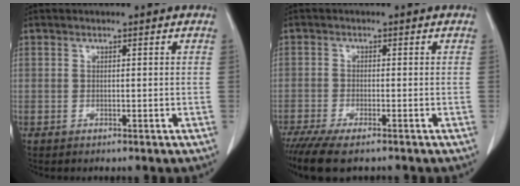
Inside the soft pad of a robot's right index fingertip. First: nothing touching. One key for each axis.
{"total": 7.5, "fx": -5.9, "fy": 1.5, "fz": 4.4, "tx": -0.070, "ty": -0.016, "tz": -0.094}